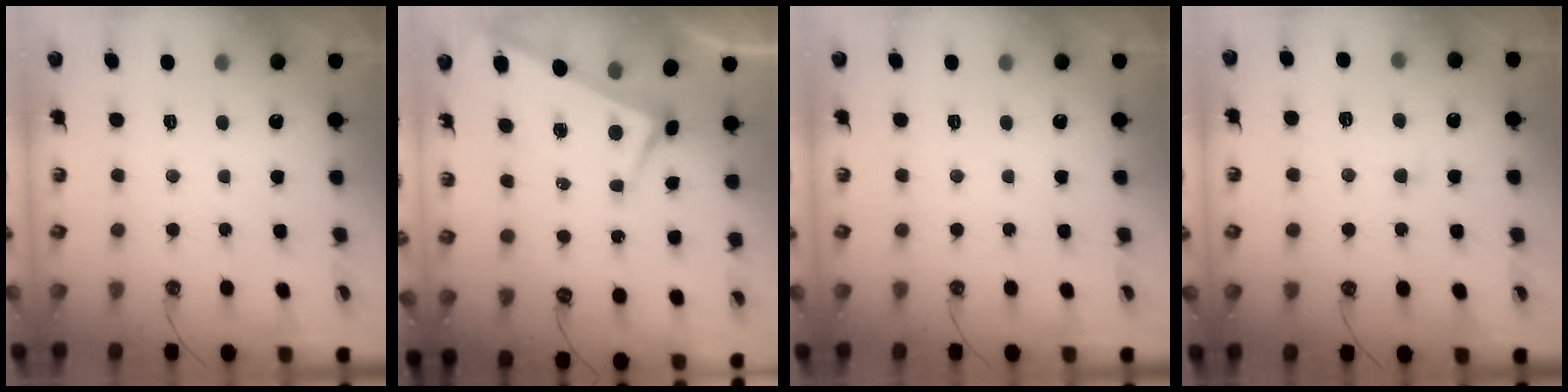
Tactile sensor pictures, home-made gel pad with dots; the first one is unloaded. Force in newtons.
{"total": 2.7, "press": 2.6, "slide": 0.7}
{"total": 0.0}
{"total": 1.0, "press": 0.7, "slide": 0.8}